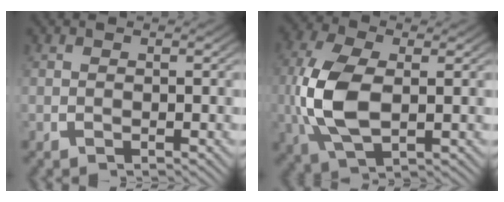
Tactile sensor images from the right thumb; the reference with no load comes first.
{"total": 8.8, "force": [-0.3, 5.4, 6.9], "torque": [-0.180, -0.028, 0.011]}